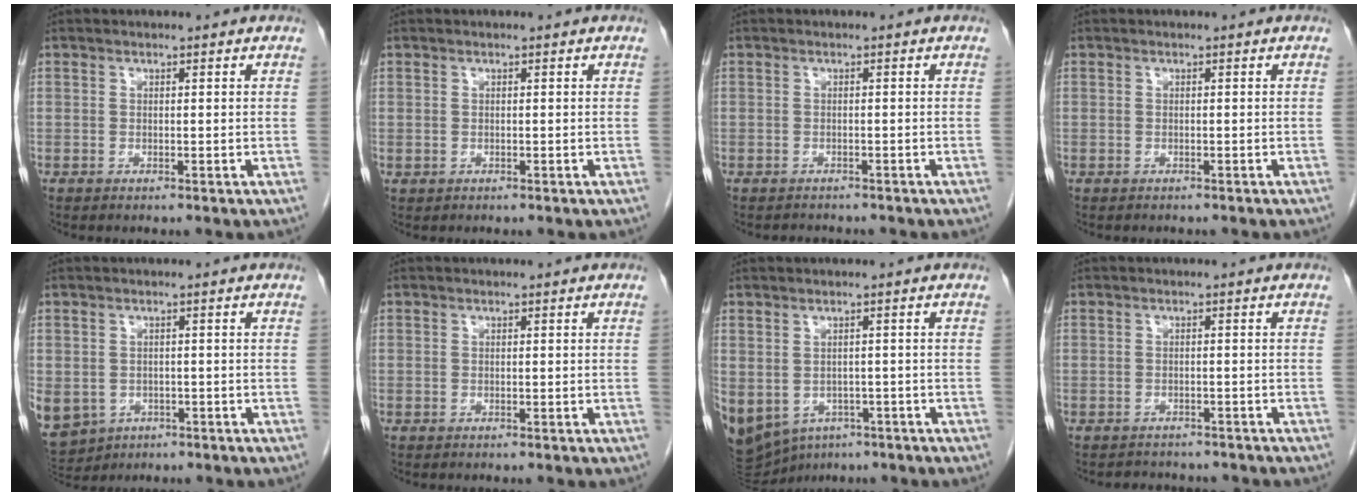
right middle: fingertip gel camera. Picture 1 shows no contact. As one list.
[{"total": 1.6, "force": [1.0, -0.8, -0.9], "torque": [0.018, 0.002, 0.014]}, {"total": 2.9, "force": [-2.7, 0.9, 0.7], "torque": [-0.013, -0.004, -0.031]}, {"total": 2.6, "force": [-2.3, 0.8, 1.0], "torque": [-0.018, -0.005, -0.024]}, {"total": 17.5, "force": [-6.4, 14.8, 6.7], "torque": [-0.253, -0.016, -0.083]}, {"total": 0.0}, {"total": 20.5, "force": [-8.9, 15.8, 9.5], "torque": [-0.319, -0.023, -0.120]}, {"total": 5.4, "force": [-4.9, 1.9, 1.1], "torque": [-0.015, 0.000, -0.059]}]